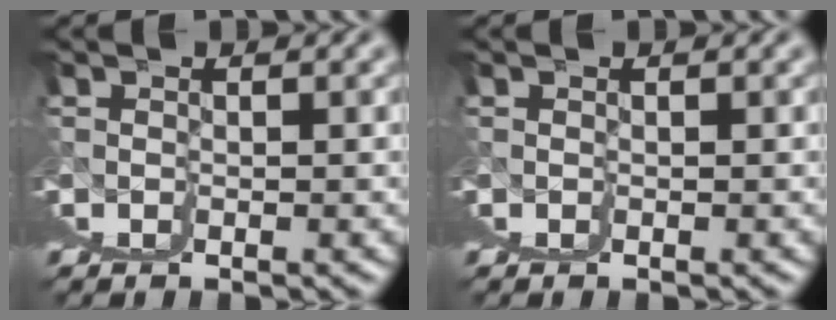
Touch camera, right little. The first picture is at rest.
{"total": 0.0}